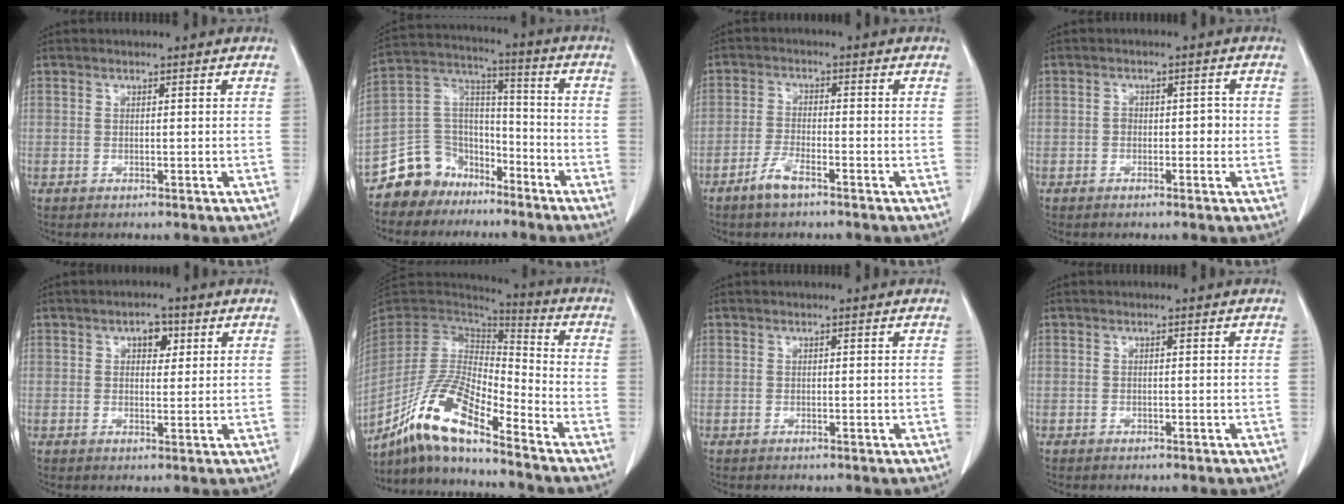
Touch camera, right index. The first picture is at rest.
{"total": 9.5, "force": [-6.6, 6.7, 1.0], "torque": [-0.021, 0.041, -0.118]}
{"total": 3.8, "force": [-2.8, 0.7, 2.5], "torque": [-0.058, -0.004, -0.054]}
{"total": 2.1, "force": [-0.5, 1.4, 1.5], "torque": [-0.011, 0.009, -0.007]}
{"total": 3.2, "force": [1.4, 1.8, 2.2], "torque": [-0.031, 0.007, 0.019]}
{"total": 14.6, "force": [-10.5, 2.5, 10.0], "torque": [-0.196, -0.004, -0.195]}
{"total": 0.0}
{"total": 0.0}